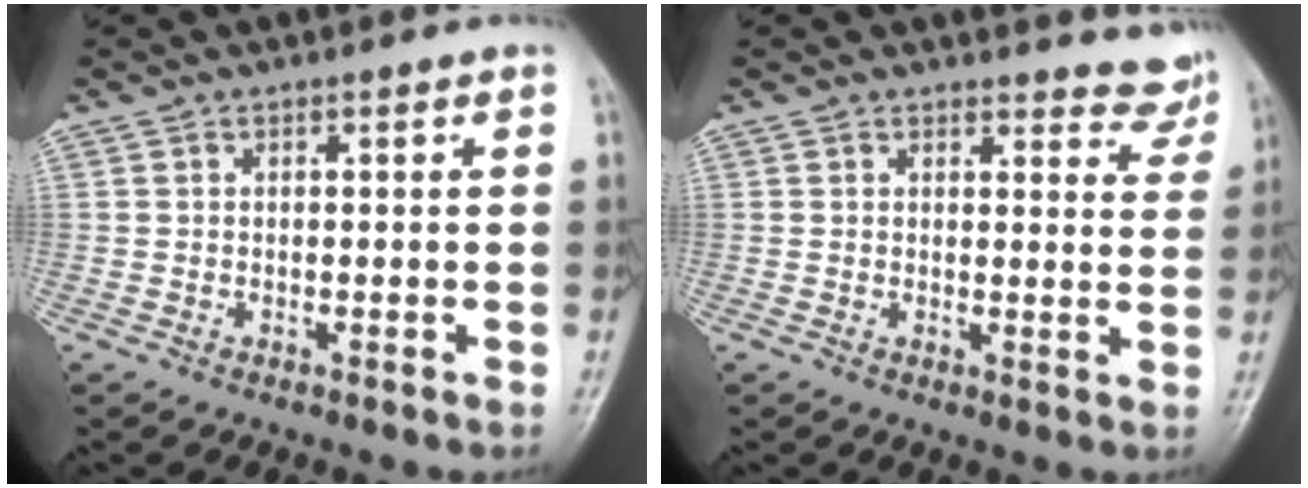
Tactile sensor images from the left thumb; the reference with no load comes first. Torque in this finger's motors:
{"motor_torque": [0.02, -0.01, 0.06, -0.02, 0.01]}